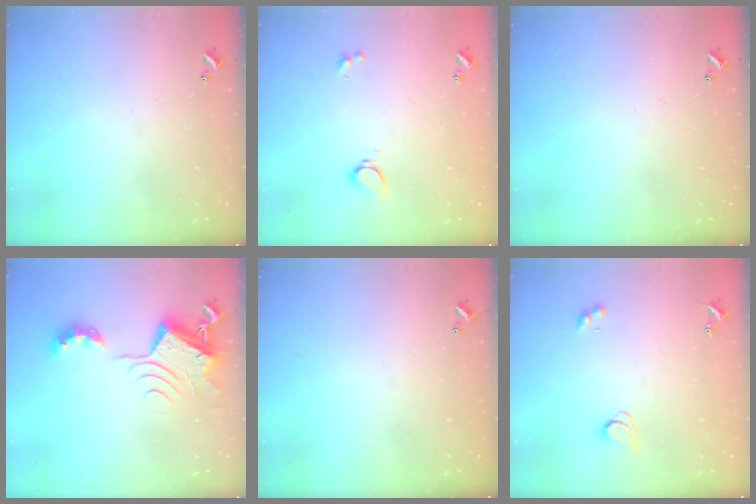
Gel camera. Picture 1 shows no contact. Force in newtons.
{"total": 2.9, "press": 2.3, "slide": 1.9}
{"total": 0.0}
{"total": 9.7, "press": 9.6, "slide": 1.0}
{"total": 0.0}
{"total": 2.8, "press": 2.8, "slide": 0.6}